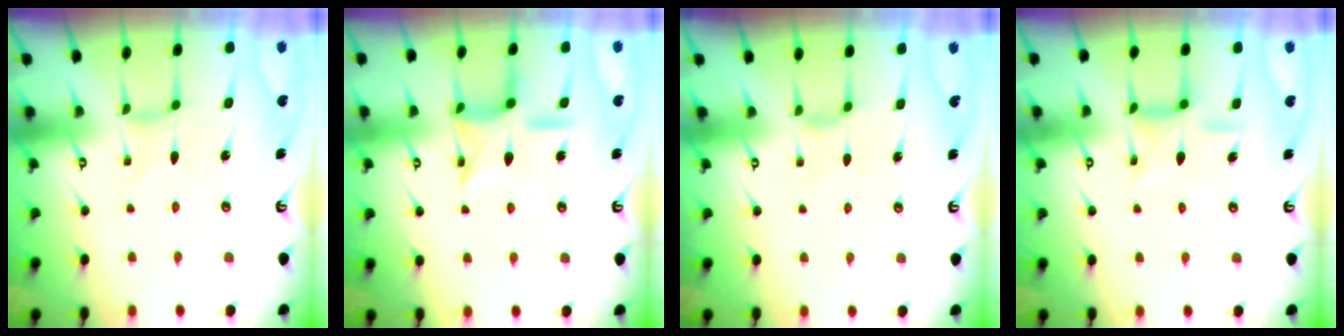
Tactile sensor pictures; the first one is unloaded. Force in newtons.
{"total": 12.5, "press": 12.5, "slide": 0.8}
{"total": 1.6, "press": 1.5, "slide": 0.4}
{"total": 11.1, "press": 11.1, "slide": 0.9}